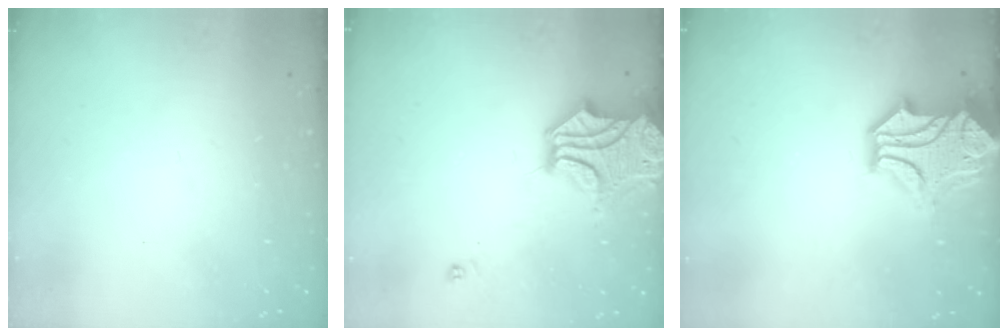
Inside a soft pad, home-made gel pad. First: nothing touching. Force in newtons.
{"total": 7.0, "press": 6.7, "slide": 2.1}
{"total": 7.5, "press": 7.1, "slide": 2.3}